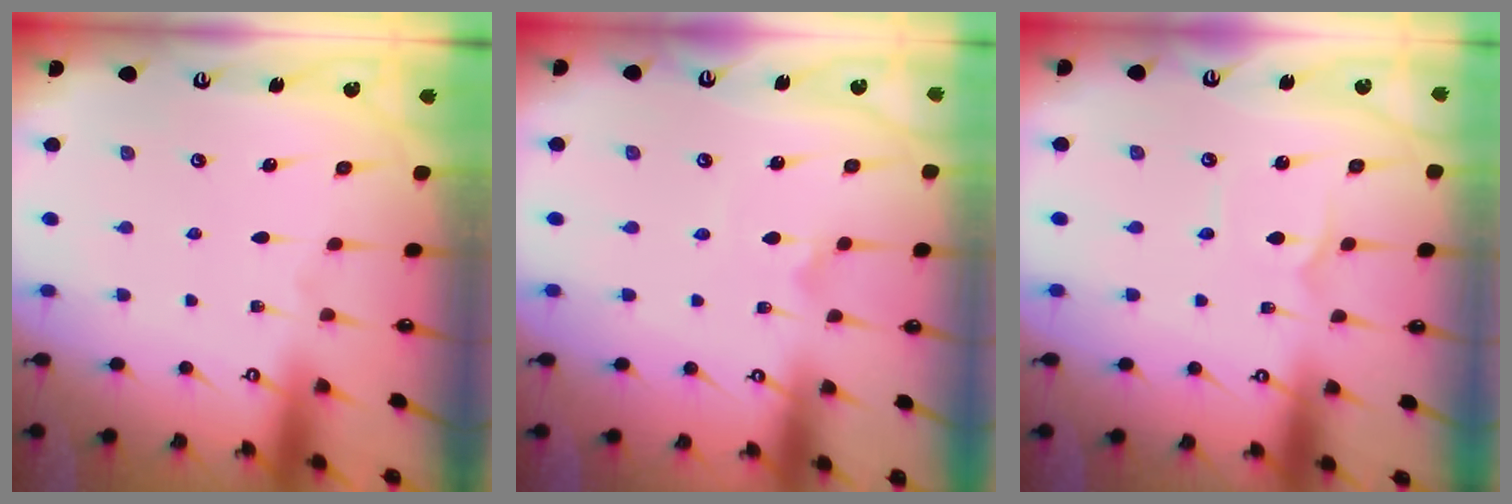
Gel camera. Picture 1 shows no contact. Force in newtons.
{"total": 1.9, "press": 1.9, "slide": 0.2}
{"total": 2.6, "press": 2.6, "slide": 0.2}